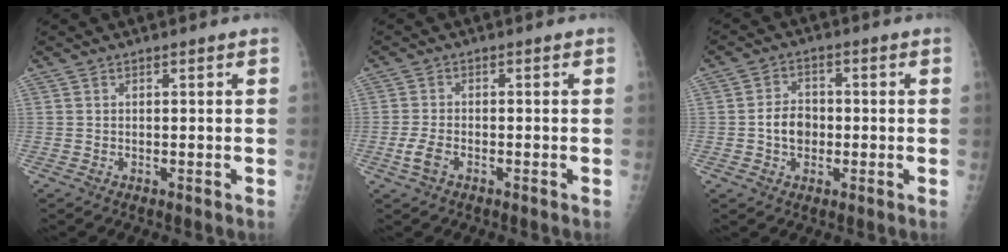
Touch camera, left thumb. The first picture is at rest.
{"total": 3.2, "force": [-1.5, 1.8, 2.3], "torque": [-0.057, 0.006, -0.029]}
{"total": 5.6, "force": [-0.8, 4.4, 3.4], "torque": [-0.041, 0.013, -0.016]}